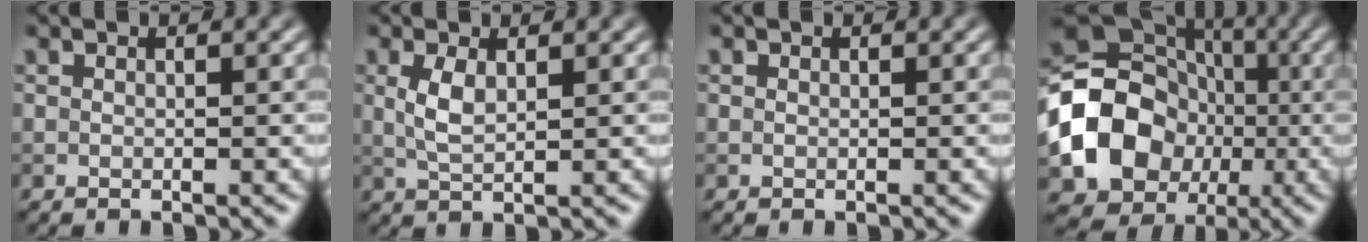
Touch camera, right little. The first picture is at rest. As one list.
[{"total": 2.4, "force": [0.6, 1.0, 2.1], "torque": [-0.051, 0.002, 0.014]}, {"total": 0.0}, {"total": 12.0, "force": [-2.5, 9.9, 6.3], "torque": [-0.110, -0.009, -0.046]}]